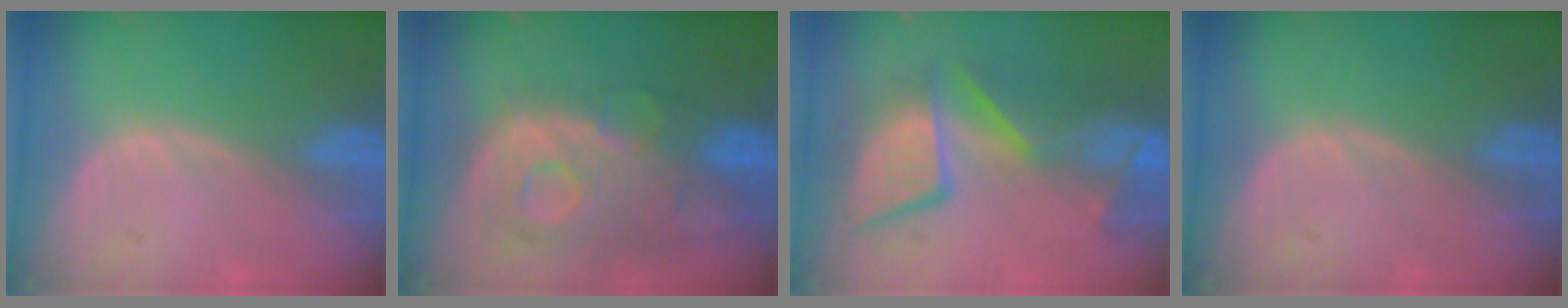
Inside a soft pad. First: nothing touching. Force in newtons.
{"total": 11.6, "press": 9.8, "slide": 6.1}
{"total": 10.8, "press": 10.2, "slide": 3.5}
{"total": 0.0}